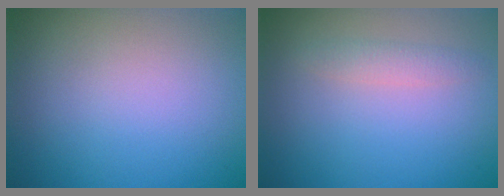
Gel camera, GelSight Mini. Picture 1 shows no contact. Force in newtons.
{"total": 1.4, "press": 1.4, "slide": 0.1}